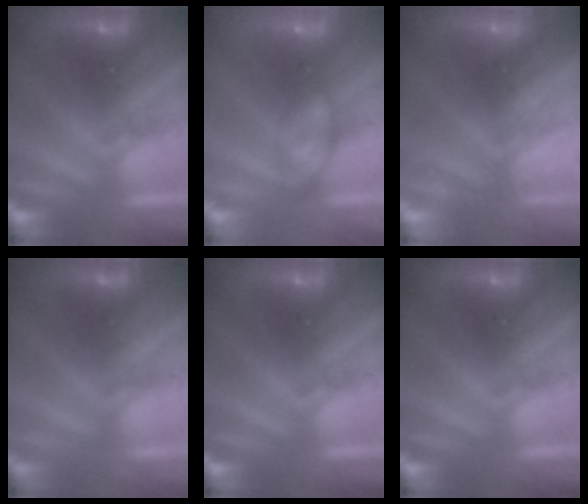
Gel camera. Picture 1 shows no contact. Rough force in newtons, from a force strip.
{"total": 2.3}
{"total": 2.4}
{"total": 4.9}
{"total": 0.0}
{"total": 0.0}